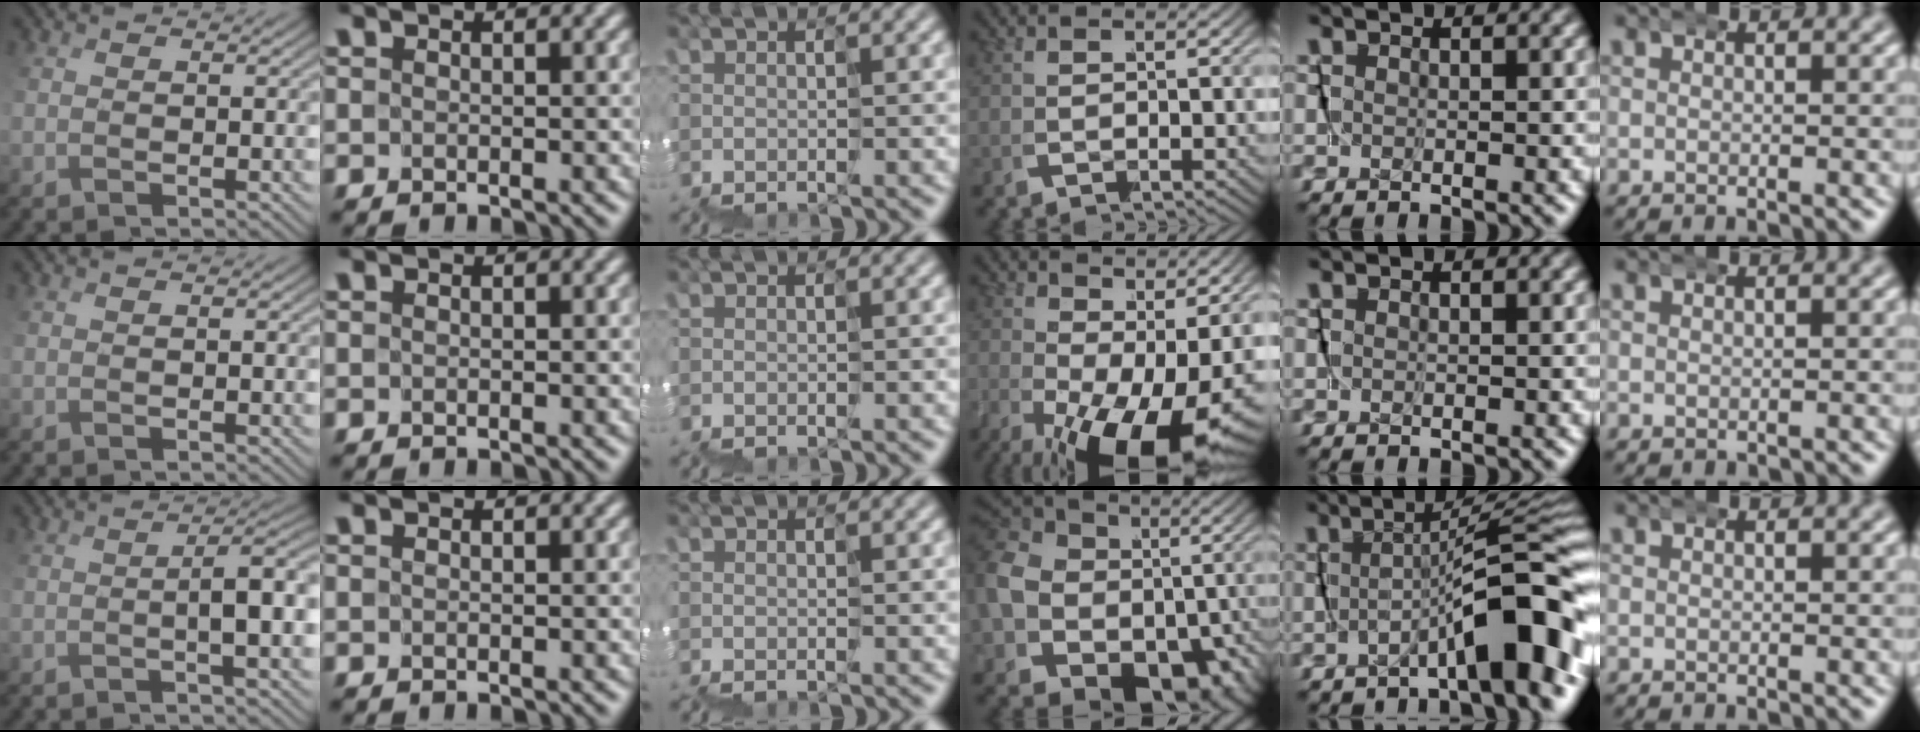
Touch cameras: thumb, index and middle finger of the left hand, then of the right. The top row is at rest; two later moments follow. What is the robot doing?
{"motion": "wrap", "object": "ethernet cable"}